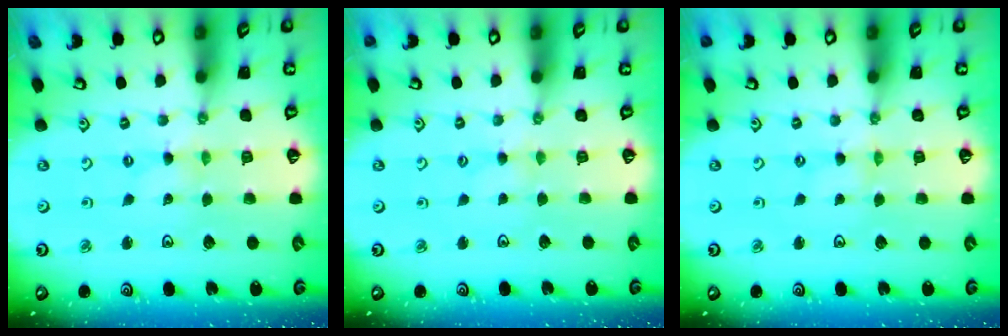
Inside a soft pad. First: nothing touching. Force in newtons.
{"total": 1.7, "press": 1.7, "slide": 0.2}
{"total": 0.5, "press": 0.5, "slide": 0.2}